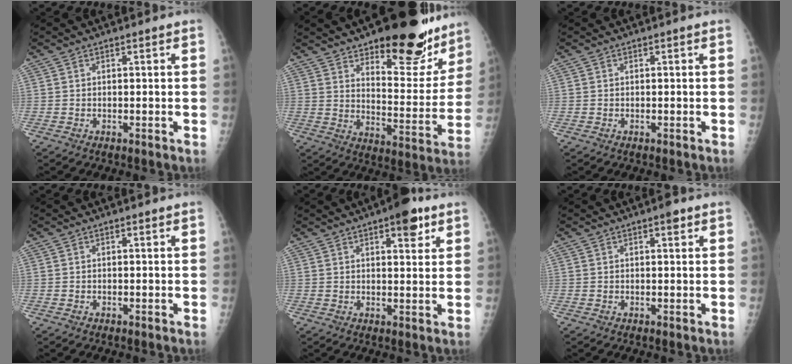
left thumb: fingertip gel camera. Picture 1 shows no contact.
{"total": 22.3, "force": [16.1, 8.6, 12.9], "torque": [-0.121, -0.103, 0.223]}
{"total": 0.0}
{"total": 0.0}
{"total": 6.7, "force": [3.8, 2.5, 4.9], "torque": [-0.047, -0.014, 0.045]}
{"total": 1.8, "force": [1.1, 0.6, 1.3], "torque": [-0.016, -0.003, 0.013]}